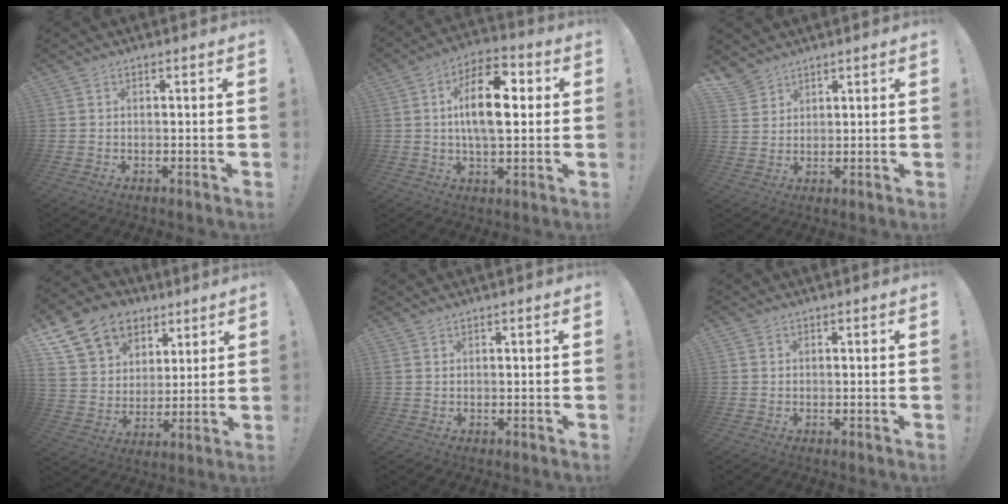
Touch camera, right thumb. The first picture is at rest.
{"total": 15.3, "force": [1.9, 7.6, 13.2], "torque": [-0.222, 0.005, 0.024]}
{"total": 4.2, "force": [3.6, 2.1, 0.6], "torque": [-0.013, -0.025, 0.071]}
{"total": 17.0, "force": [9.1, 12.5, 7.0], "torque": [-0.115, -0.049, 0.186]}
{"total": 0.8, "force": [0.7, 0.4, 0.3], "torque": [-0.009, 0.003, 0.015]}
{"total": 0.7, "force": [0.5, 0.4, 0.2], "torque": [0.004, -0.003, 0.009]}